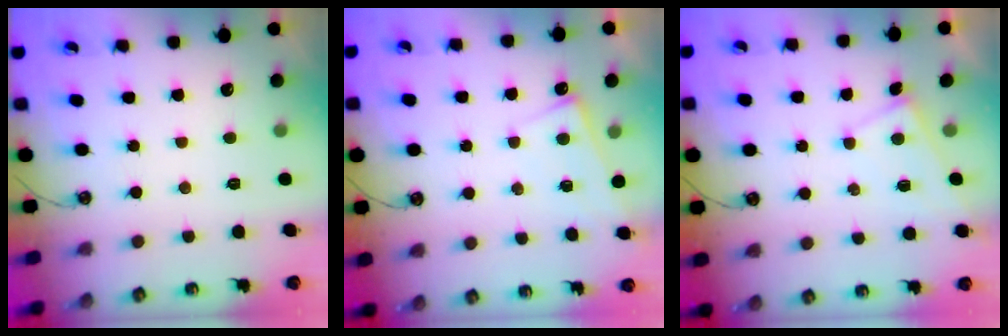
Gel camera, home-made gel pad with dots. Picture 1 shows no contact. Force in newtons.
{"total": 1.0, "press": 0.9, "slide": 0.3}
{"total": 0.6, "press": 0.6, "slide": 0.2}